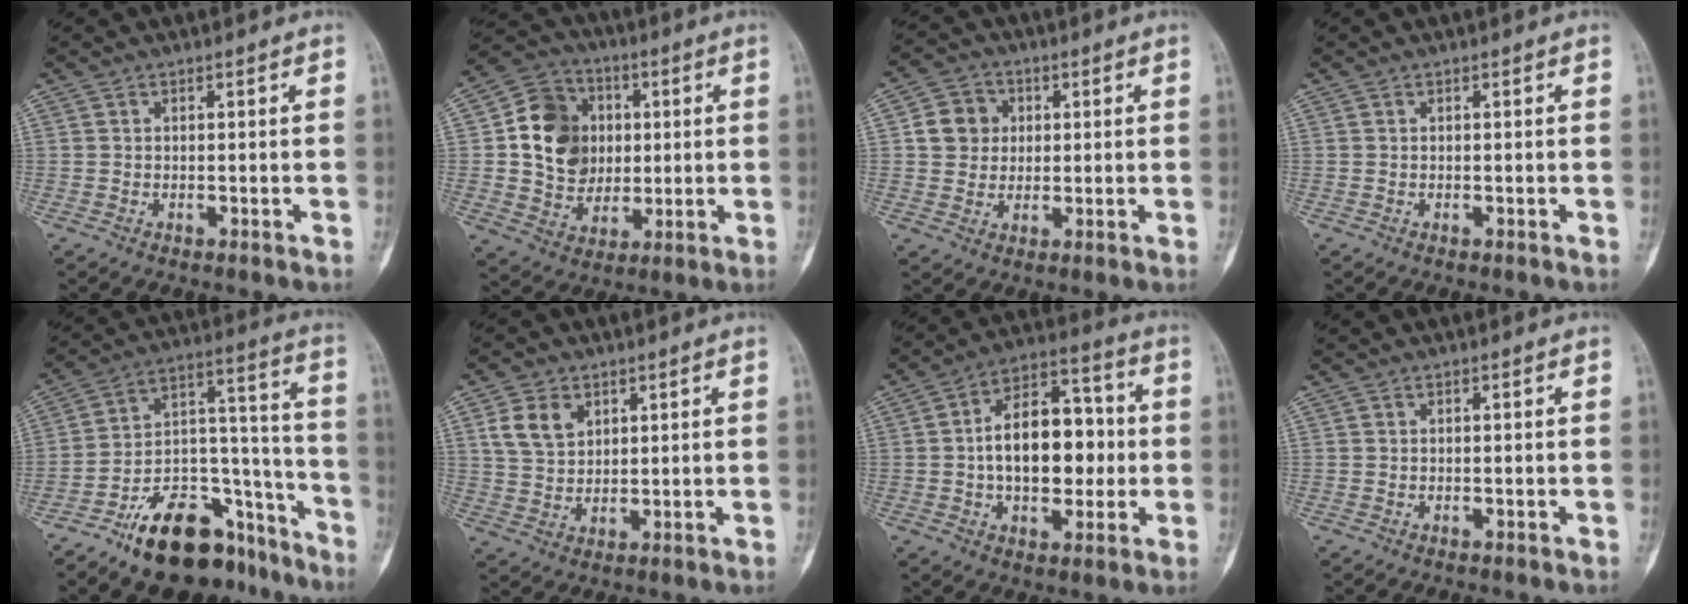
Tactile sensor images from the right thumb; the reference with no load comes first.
{"total": 15.3, "force": [2.0, 12.9, 8.0], "torque": [-0.095, 0.009, 0.039]}
{"total": 7.1, "force": [1.3, 6.4, 2.8], "torque": [-0.017, 0.002, 0.017]}
{"total": 0.0}
{"total": 21.5, "force": [-15.0, 10.4, 11.3], "torque": [-0.143, 0.118, -0.245]}
{"total": 6.9, "force": [3.0, 4.9, 3.9], "torque": [-0.058, -0.008, 0.062]}
{"total": 15.6, "force": [-0.5, 9.5, 12.4], "torque": [-0.151, 0.032, -0.010]}
{"total": 0.0}